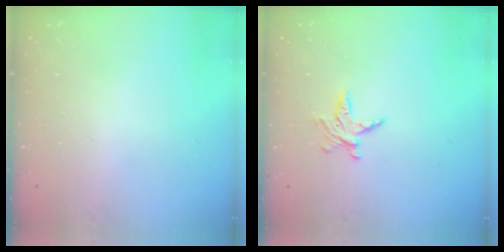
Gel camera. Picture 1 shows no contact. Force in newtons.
{"total": 5.7, "press": 5.7, "slide": 0.5}